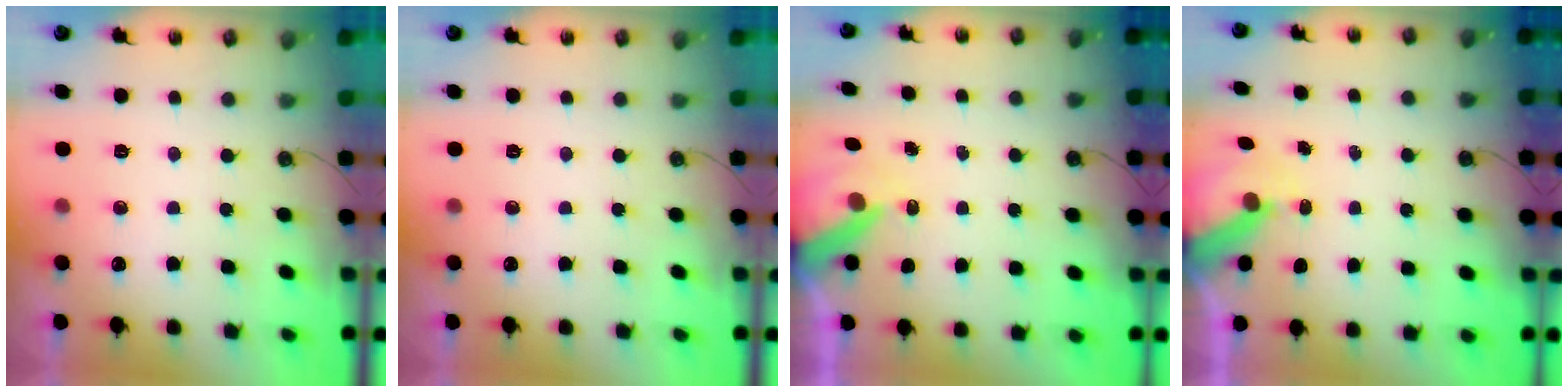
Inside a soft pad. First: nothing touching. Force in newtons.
{"total": 0.0}
{"total": 8.7, "press": 8.7, "slide": 0.6}
{"total": 7.5, "press": 7.4, "slide": 0.9}